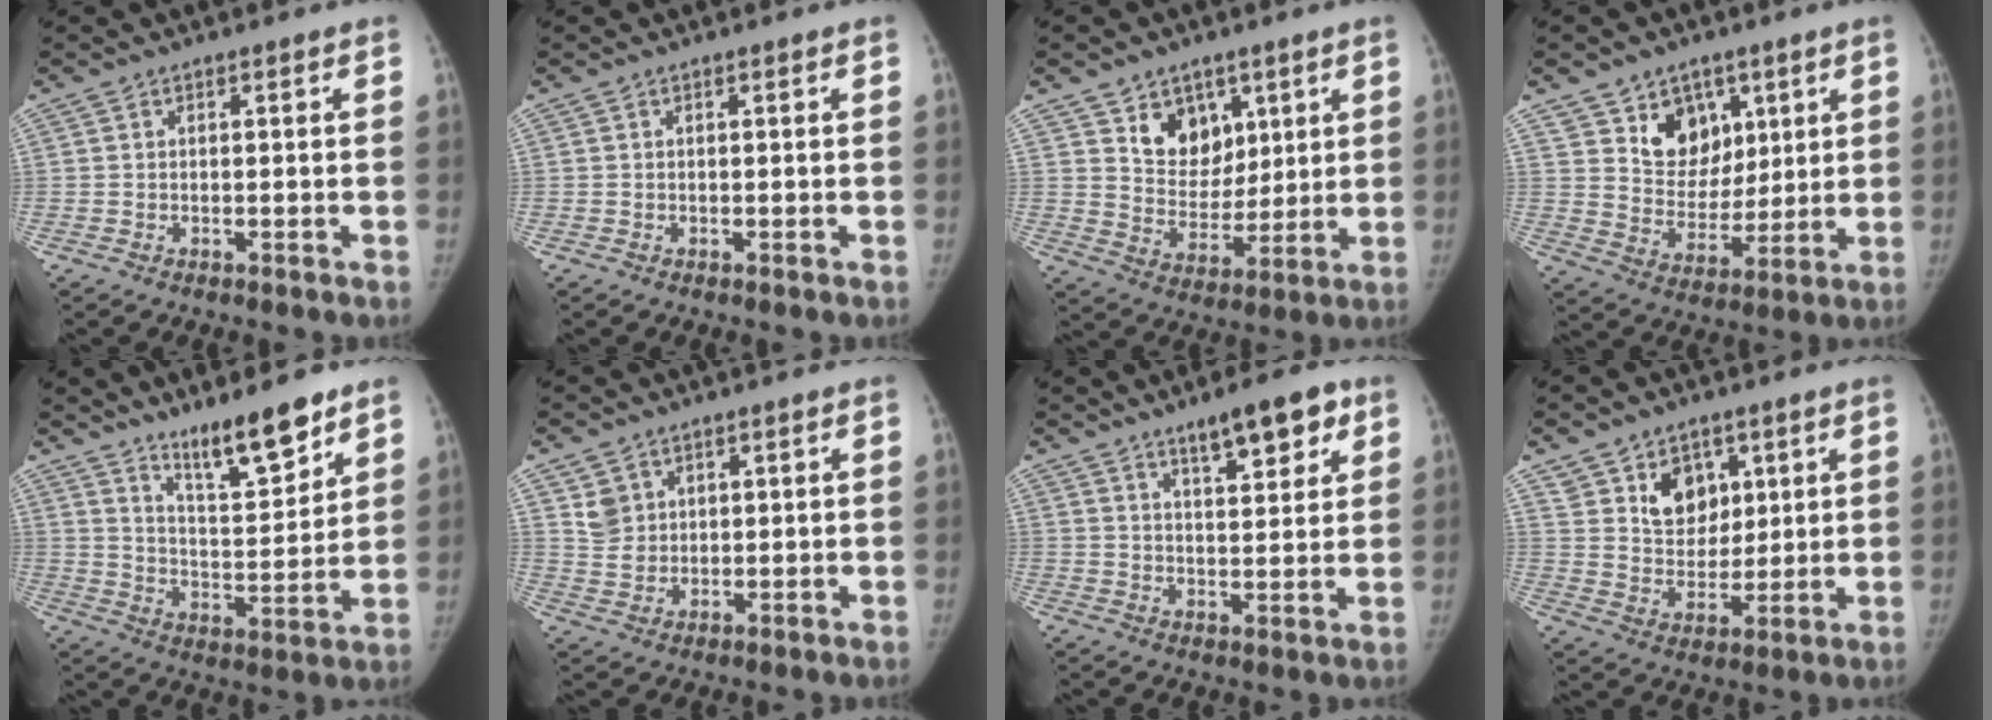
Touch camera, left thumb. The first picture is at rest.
{"total": 0.0}
{"total": 10.3, "force": [5.5, 7.6, 4.3], "torque": [-0.032, -0.036, 0.104]}
{"total": 11.2, "force": [6.0, 8.5, 4.1], "torque": [-0.026, -0.036, 0.114]}
{"total": 12.5, "force": [9.4, 2.7, 7.8], "torque": [-0.104, -0.074, 0.165]}
{"total": 4.7, "force": [2.5, 3.7, 1.4], "torque": [-0.006, -0.018, 0.056]}
{"total": 9.4, "force": [5.8, 3.0, 6.7], "torque": [-0.077, -0.028, 0.089]}
{"total": 9.7, "force": [4.6, 7.1, 4.8], "torque": [-0.042, -0.030, 0.087]}